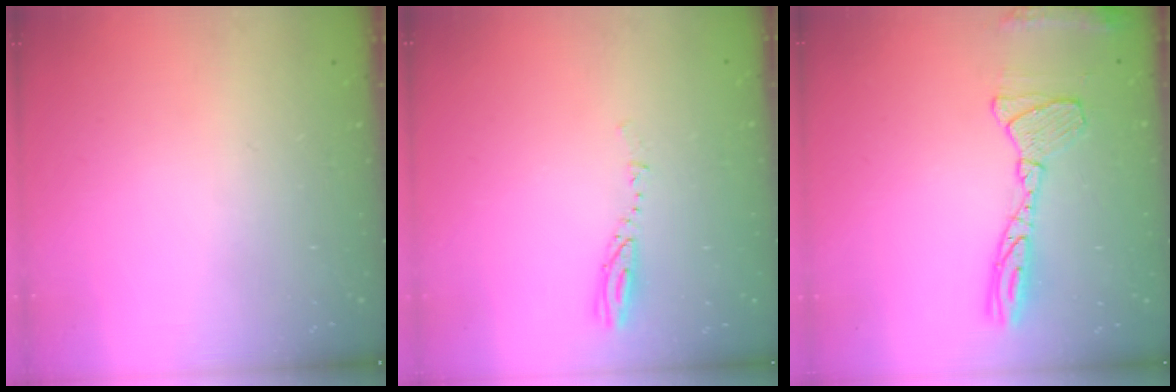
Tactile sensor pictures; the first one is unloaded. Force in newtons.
{"total": 3.6, "press": 3.5, "slide": 0.5}
{"total": 14.2, "press": 14.1, "slide": 1.2}